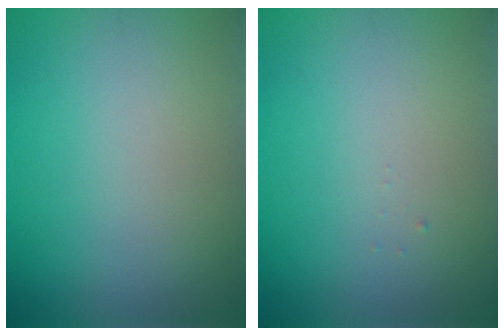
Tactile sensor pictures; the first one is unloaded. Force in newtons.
{"total": 0.0}